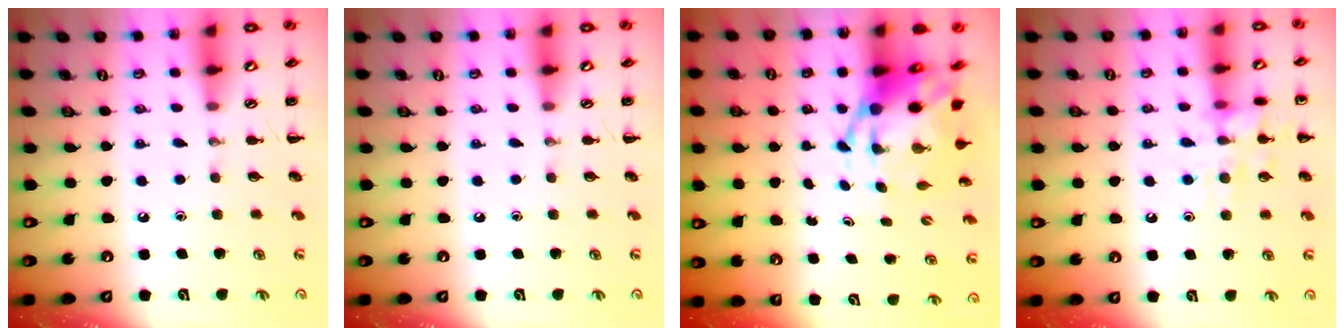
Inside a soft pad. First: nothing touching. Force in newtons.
{"total": 0.0}
{"total": 6.3, "press": 6.1, "slide": 1.7}
{"total": 11.4, "press": 11.4, "slide": 0.5}